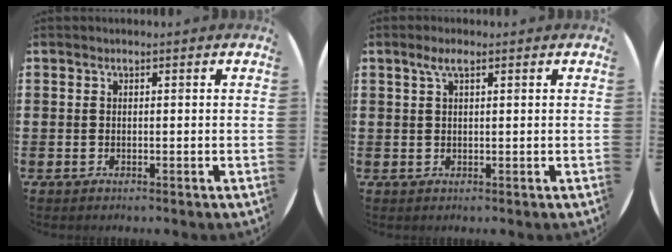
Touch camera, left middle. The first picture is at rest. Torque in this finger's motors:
{"motor_torque": [0.55, -0.36, 0.04, 0.01]}